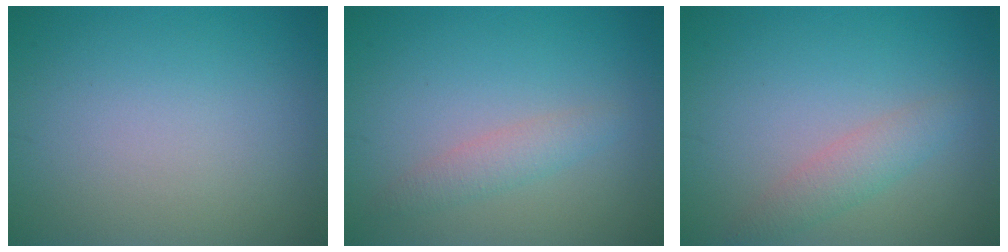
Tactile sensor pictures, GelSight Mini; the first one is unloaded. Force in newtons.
{"total": 1.9, "press": 1.9, "slide": 0.1}
{"total": 2.2, "press": 2.2, "slide": 0.1}